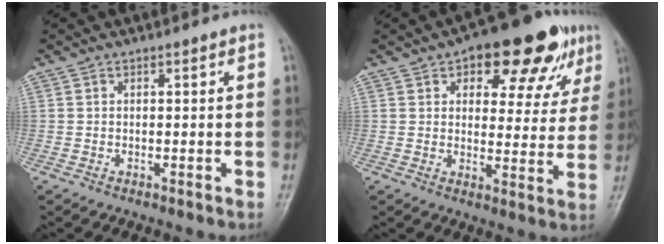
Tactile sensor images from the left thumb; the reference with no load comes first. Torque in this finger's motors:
{"motor_torque": [1.37, 1.38, 1.15, -0.53, 0.06]}